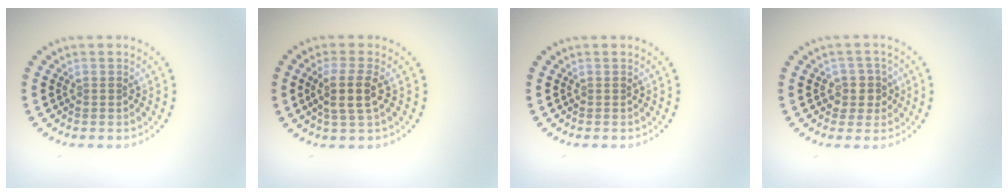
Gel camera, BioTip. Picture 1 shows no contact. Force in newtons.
{"total": 2.8, "press": 2.4, "slide": 1.5}
{"total": 0.0}
{"total": 2.2, "press": 2.0, "slide": 0.9}